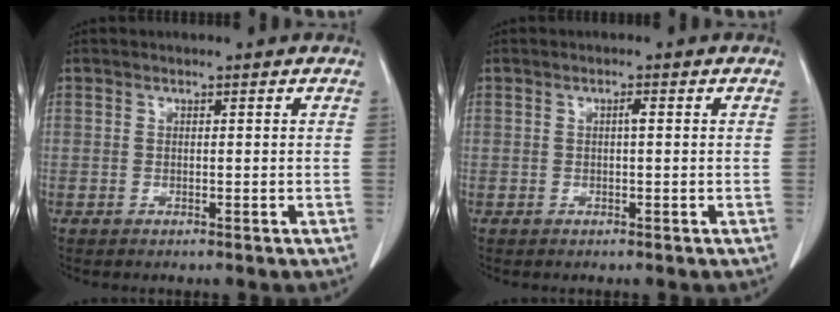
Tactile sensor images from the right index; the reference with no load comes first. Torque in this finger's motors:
{"motor_torque": [0.24, -0.17, 0.08, 0.02]}